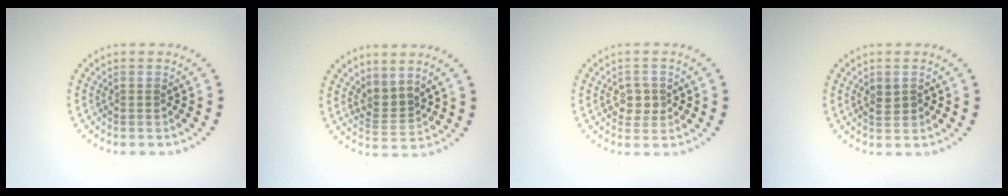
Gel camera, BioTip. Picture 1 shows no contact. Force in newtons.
{"total": 2.1, "press": 1.3, "slide": 1.6}
{"total": 2.1, "press": 2.1, "slide": 0.4}
{"total": 1.5, "press": 1.5, "slide": 0.3}